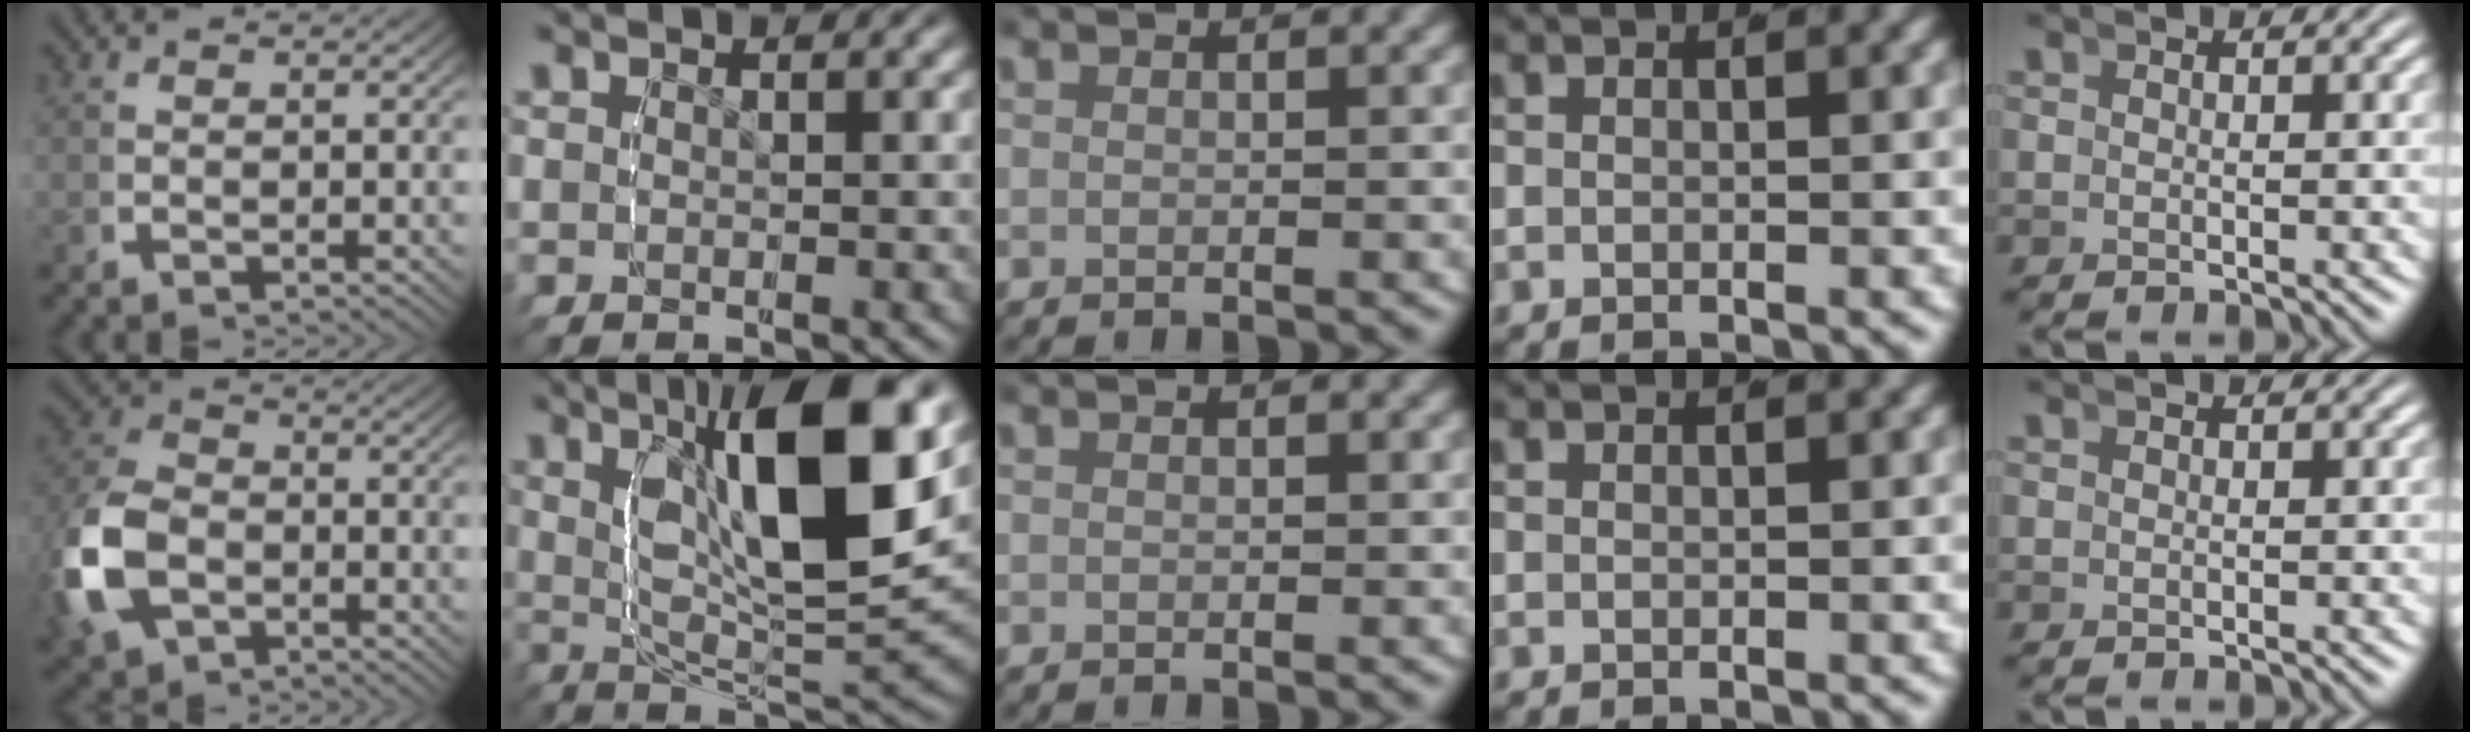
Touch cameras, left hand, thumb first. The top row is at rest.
{"thumb": {"total": 9.0, "force": [-2.3, 6.6, 5.8], "torque": [-0.160, -0.031, -0.023]}, "index": {"total": 13.1, "force": [3.5, 4.6, 11.7], "torque": [-0.189, 0.011, 0.049]}}